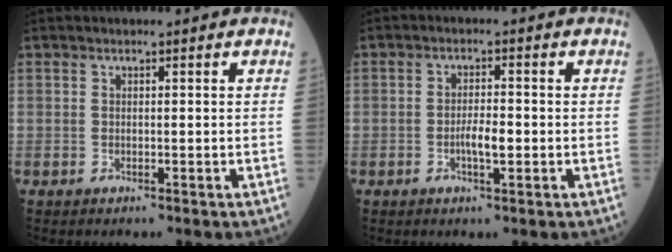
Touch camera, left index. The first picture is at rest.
{"total": 3.3, "force": [-0.8, 0.8, 3.1], "torque": [-0.057, 0.002, -0.013]}